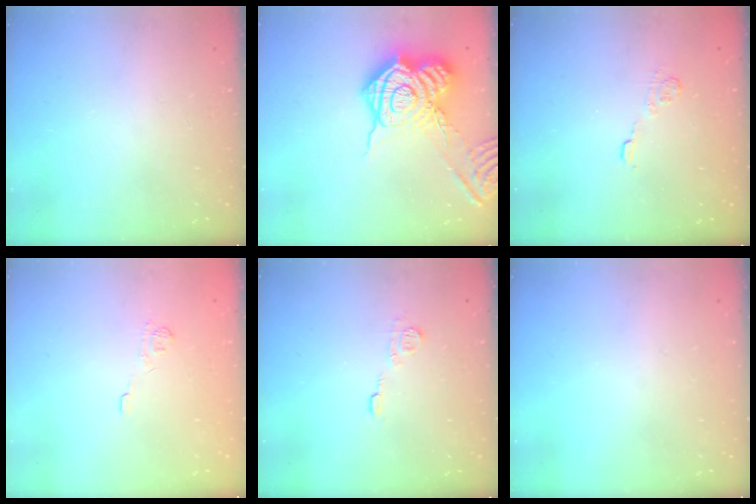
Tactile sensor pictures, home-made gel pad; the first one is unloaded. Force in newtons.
{"total": 19.7, "press": 19.6, "slide": 1.5}
{"total": 5.7, "press": 5.5, "slide": 1.2}
{"total": 3.5, "press": 3.2, "slide": 1.4}
{"total": 5.7, "press": 5.7, "slide": 0.3}
{"total": 0.0}